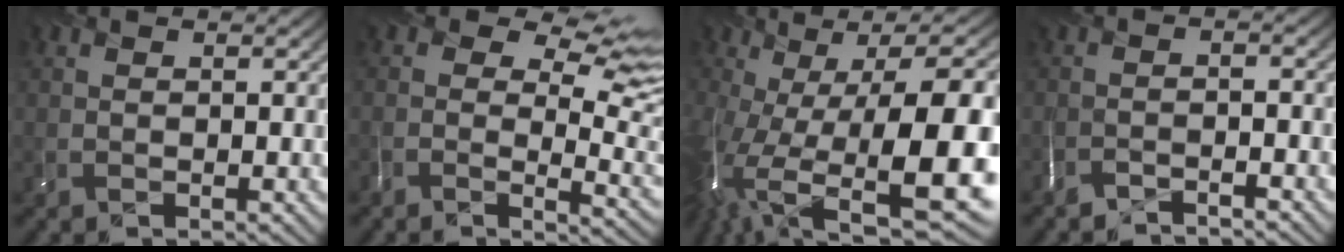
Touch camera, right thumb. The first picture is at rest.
{"total": 9.7, "force": [2.3, 4.8, 8.1], "torque": [-0.136, 0.000, 0.049]}
{"total": 17.0, "force": [-2.8, 4.5, 16.2], "torque": [-0.261, -0.024, -0.021]}
{"total": 3.3, "force": [-3.3, -0.6, 0.0], "torque": [0.017, -0.006, -0.064]}